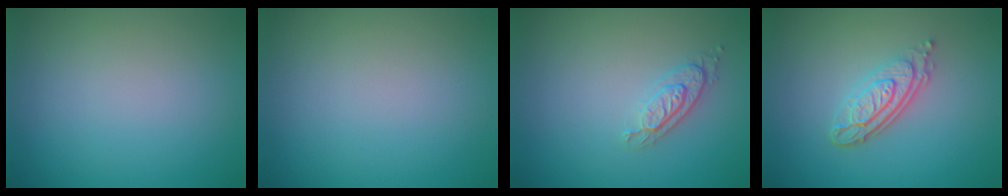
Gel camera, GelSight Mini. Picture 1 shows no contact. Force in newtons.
{"total": 0.0}
{"total": 2.0, "press": 1.8, "slide": 0.9}
{"total": 4.1, "press": 2.9, "slide": 2.8}